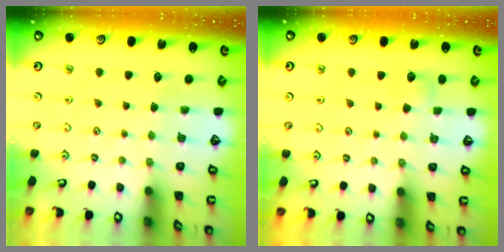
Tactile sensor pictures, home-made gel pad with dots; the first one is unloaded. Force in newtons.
{"total": 4.5, "press": 4.5, "slide": 0.6}